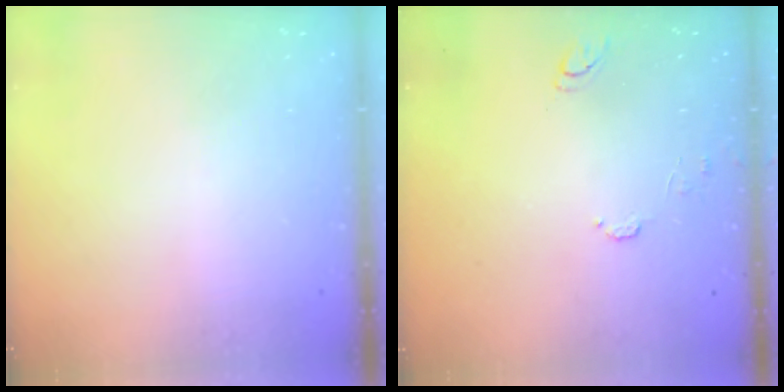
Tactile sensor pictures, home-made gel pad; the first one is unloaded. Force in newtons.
{"total": 6.0, "press": 5.9, "slide": 0.6}